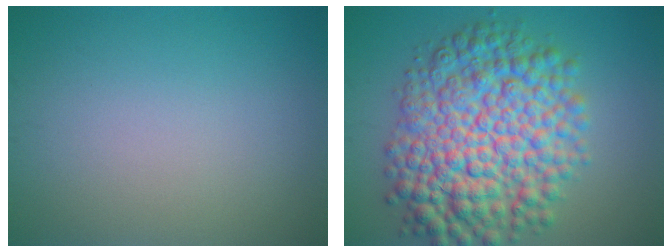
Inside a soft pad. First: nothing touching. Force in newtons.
{"total": 11.6, "press": 11.6, "slide": 0.2}